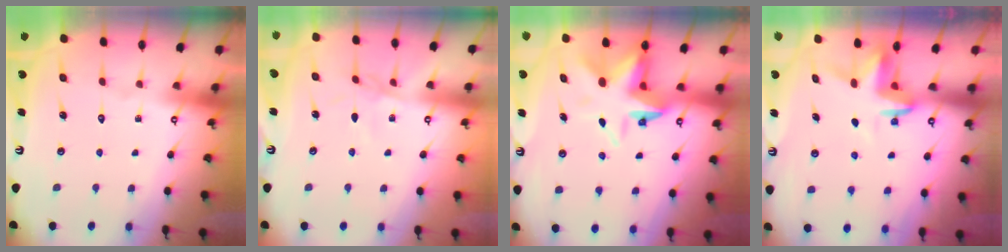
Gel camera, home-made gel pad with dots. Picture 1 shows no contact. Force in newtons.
{"total": 2.4, "press": 2.3, "slide": 0.4}
{"total": 7.5, "press": 7.3, "slide": 1.9}
{"total": 3.6, "press": 3.6, "slide": 0.2}